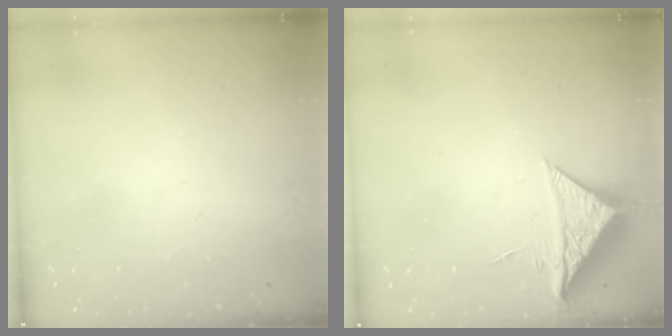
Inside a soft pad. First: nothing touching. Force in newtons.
{"total": 8.6, "press": 8.6, "slide": 0.2}